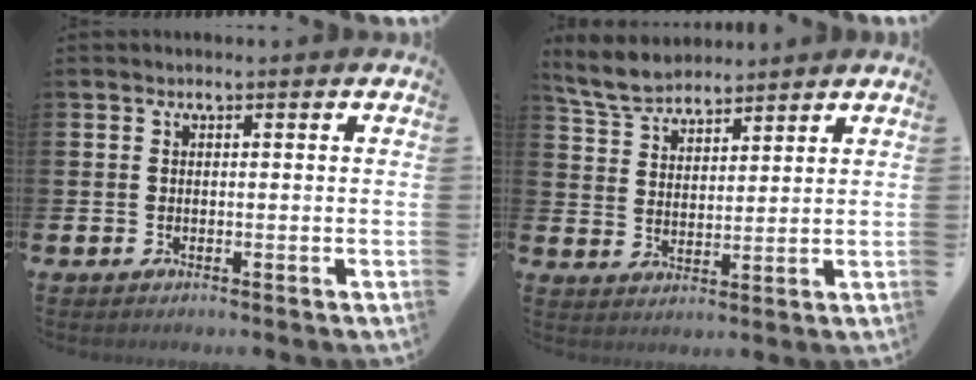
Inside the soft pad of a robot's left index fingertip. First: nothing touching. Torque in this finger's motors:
{"motor_torque": [0.47, -0.39, 0.06, 0.05]}